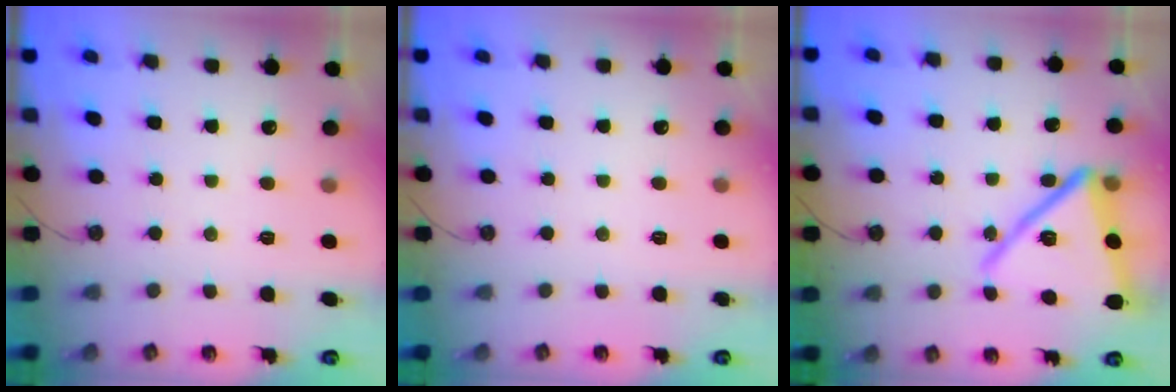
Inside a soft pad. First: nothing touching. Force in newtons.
{"total": 0.0}
{"total": 20.6, "press": 20.5, "slide": 1.5}